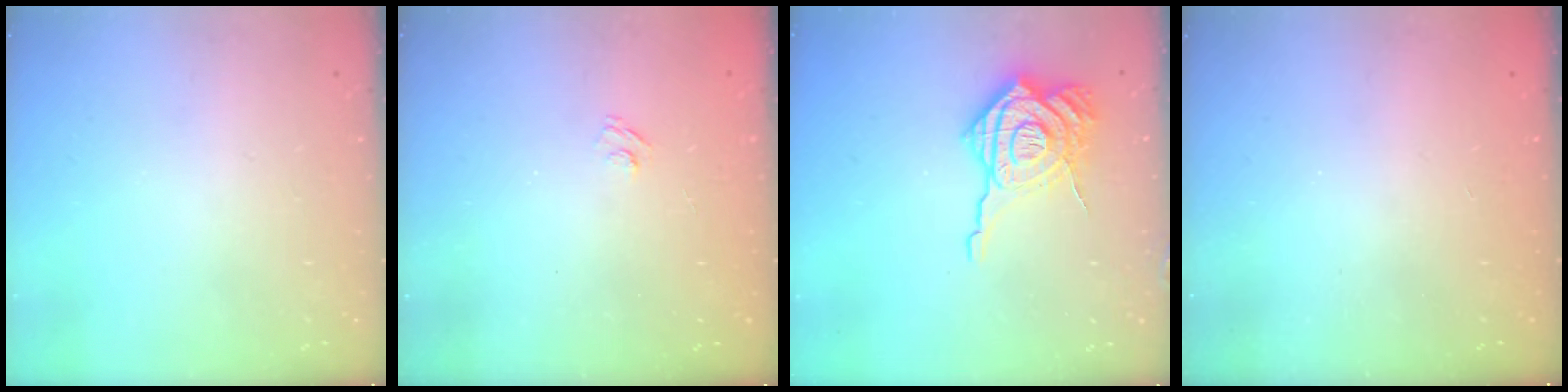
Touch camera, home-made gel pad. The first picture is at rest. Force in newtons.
{"total": 2.7, "press": 2.5, "slide": 0.9}
{"total": 19.3, "press": 19.2, "slide": 2.0}
{"total": 2.3, "press": 2.2, "slide": 0.7}